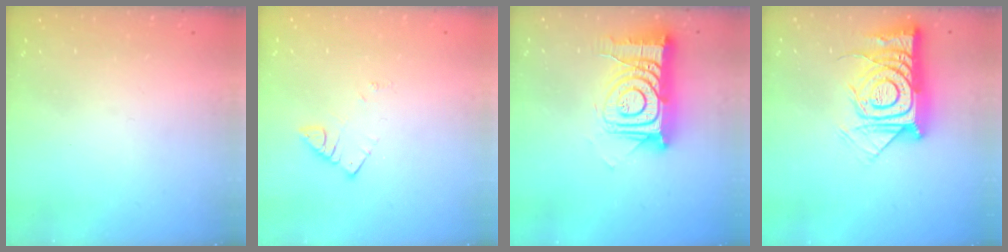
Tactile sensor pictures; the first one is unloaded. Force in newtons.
{"total": 2.8, "press": 2.7, "slide": 0.3}
{"total": 17.6, "press": 17.5, "slide": 1.5}
{"total": 16.9, "press": 16.9, "slide": 1.2}